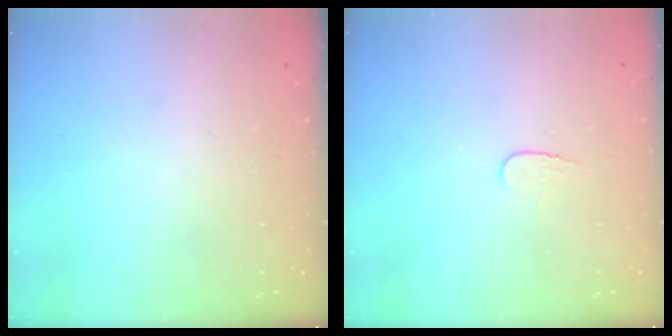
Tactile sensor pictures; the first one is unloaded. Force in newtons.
{"total": 3.8, "press": 3.8, "slide": 0.4}